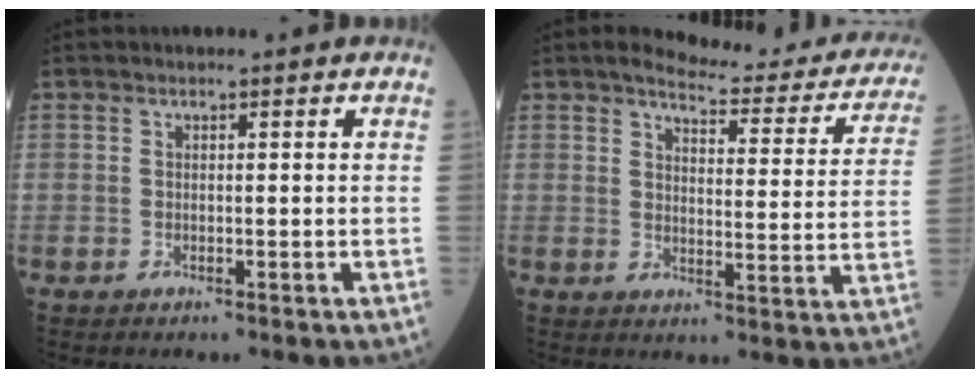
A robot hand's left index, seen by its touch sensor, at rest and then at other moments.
{"total": 16.7, "force": [15.3, 3.4, 5.7], "torque": [-0.047, -0.050, 0.160]}